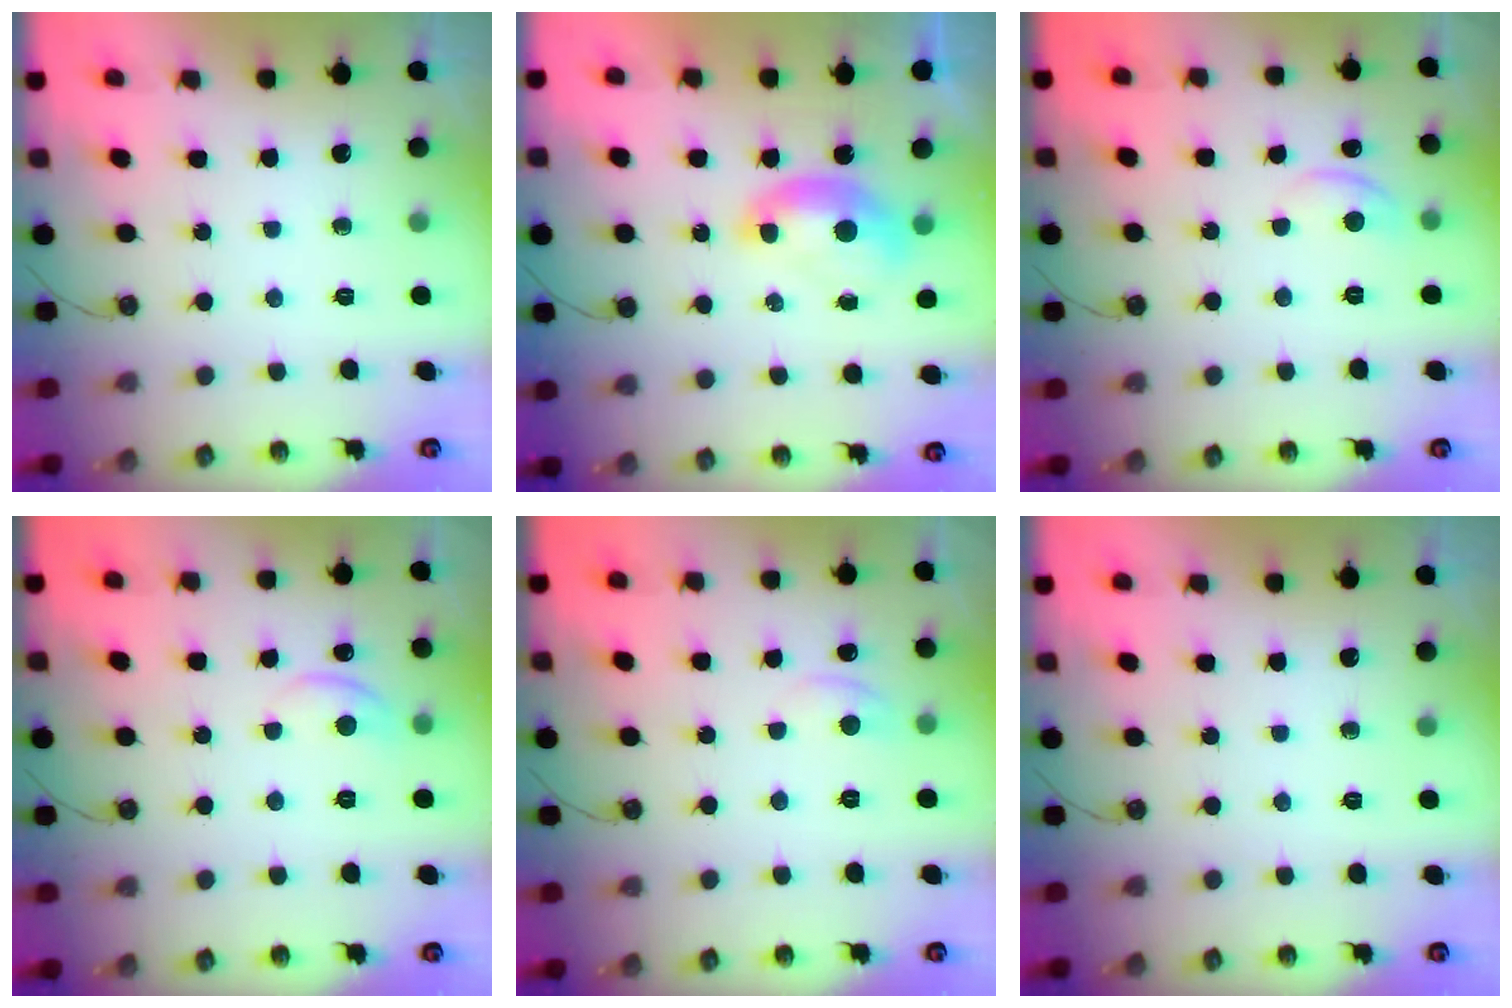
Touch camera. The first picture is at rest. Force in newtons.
{"total": 1.4, "press": 1.4, "slide": 0.4}
{"total": 2.6, "press": 2.6, "slide": 0.5}
{"total": 3.0, "press": 2.9, "slide": 0.4}
{"total": 0.6, "press": 0.3, "slide": 0.5}
{"total": 0.0}